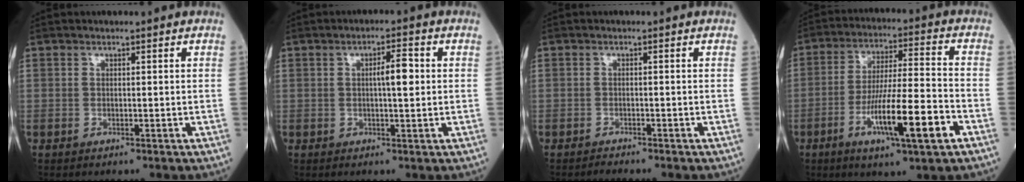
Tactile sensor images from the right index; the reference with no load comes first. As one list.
[{"total": 4.0, "force": [0.5, 0.7, 3.9], "torque": [-0.062, 0.005, 0.005]}, {"total": 1.3, "force": [-1.3, -0.2, 0.3], "torque": [-0.001, 0.002, -0.019]}, {"total": 13.8, "force": [-5.6, 0.9, 12.6], "torque": [-0.226, -0.011, -0.094]}]